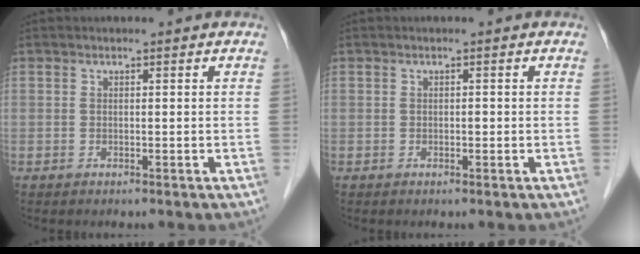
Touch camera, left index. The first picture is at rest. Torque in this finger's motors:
{"motor_torque": [-0.15, 0.03, -0.04, -0.01]}